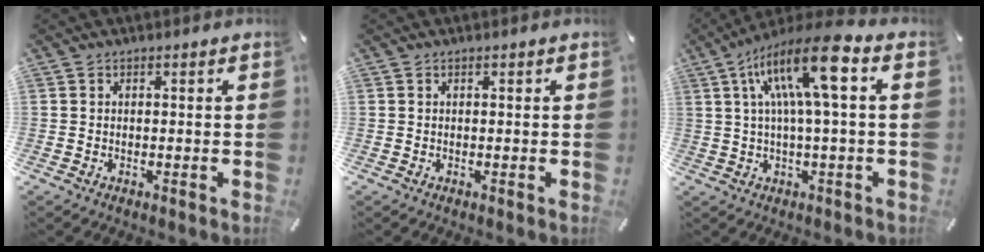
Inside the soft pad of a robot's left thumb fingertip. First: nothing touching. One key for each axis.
{"total": 0.0}
{"total": 15.7, "fx": 4.9, "fy": 3.7, "fz": 14.4, "tx": -0.273, "ty": -0.007, "tz": 0.077}